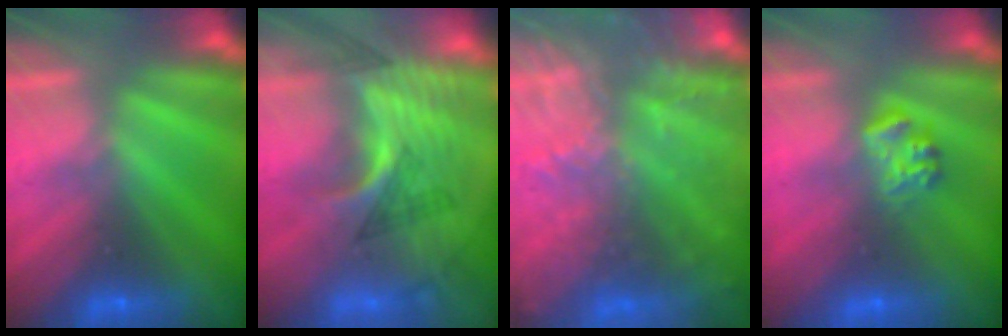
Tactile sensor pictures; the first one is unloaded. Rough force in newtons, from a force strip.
{"total": 2.9}
{"total": 7.1}
{"total": 2.3}